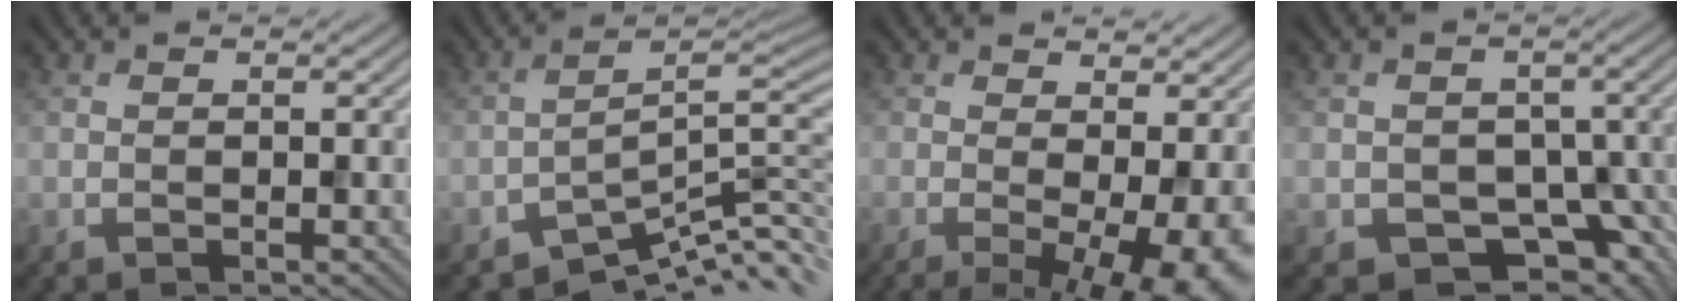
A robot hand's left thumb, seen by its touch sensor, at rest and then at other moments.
{"total": 8.4, "force": [-6.3, 1.2, 5.4], "torque": [-0.075, 0.004, -0.099]}
{"total": 9.6, "force": [-2.3, 3.1, 8.8], "torque": [-0.112, -0.006, -0.017]}
{"total": 6.8, "force": [-3.2, 5.5, 2.7], "torque": [-0.028, -0.018, -0.021]}